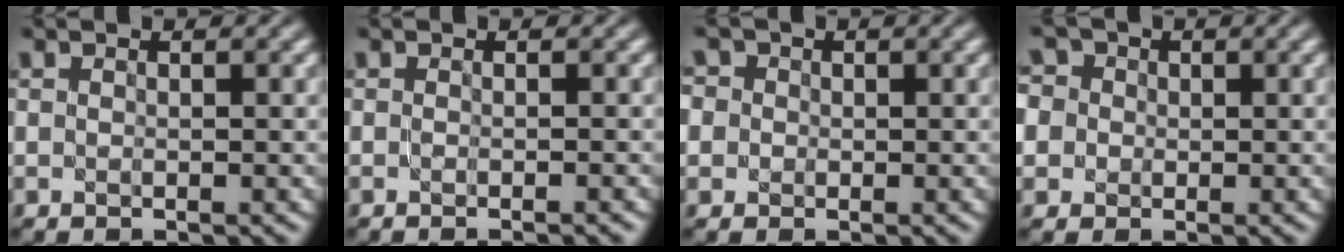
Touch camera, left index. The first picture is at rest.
{"total": 1.5, "force": [-0.7, 0.5, 1.2], "torque": [-0.001, -0.006, -0.016]}
{"total": 4.6, "force": [1.6, 4.0, 1.8], "torque": [-0.031, 0.030, -0.002]}
{"total": 6.7, "force": [1.6, 5.9, 2.8], "torque": [-0.051, 0.036, -0.008]}